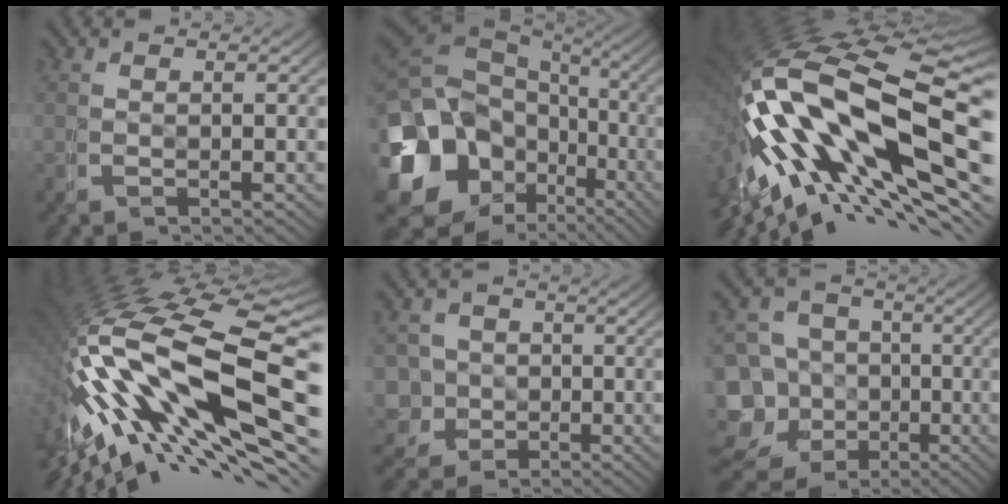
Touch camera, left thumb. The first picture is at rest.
{"total": 17.9, "force": [-3.2, 14.4, 10.2], "torque": [-0.226, -0.055, -0.041]}
{"total": 19.5, "force": [-1.2, 11.2, 16.0], "torque": [-0.333, -0.051, 0.007]}
{"total": 18.0, "force": [-0.9, 9.4, 15.3], "torque": [-0.321, -0.025, 0.003]}
{"total": 7.8, "force": [-1.7, 7.2, 2.5], "torque": [-0.085, -0.035, -0.026]}
{"total": 13.6, "force": [-5.0, 11.8, 4.6], "torque": [-0.120, -0.067, -0.078]}